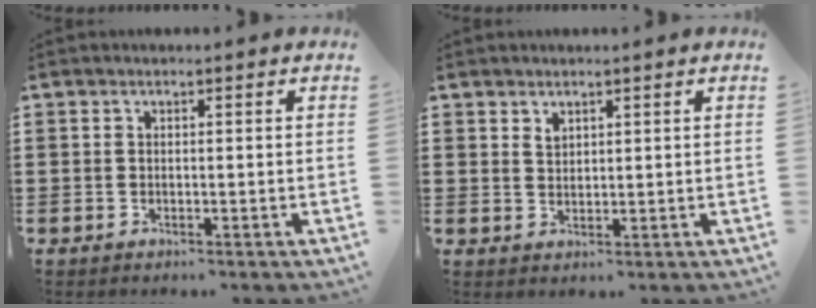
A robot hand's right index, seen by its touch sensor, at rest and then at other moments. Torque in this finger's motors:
{"motor_torque": [0.12, -0.03, 0.04, 0.02]}